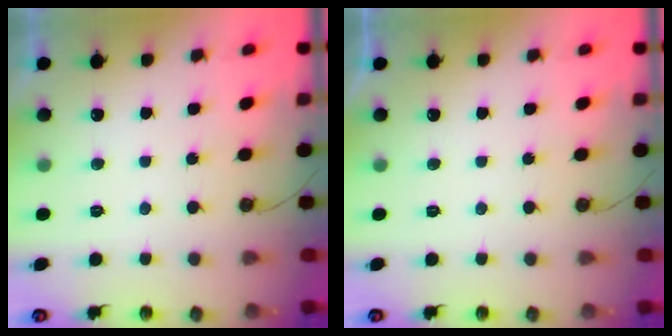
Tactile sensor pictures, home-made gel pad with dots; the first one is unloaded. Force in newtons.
{"total": 0.0}